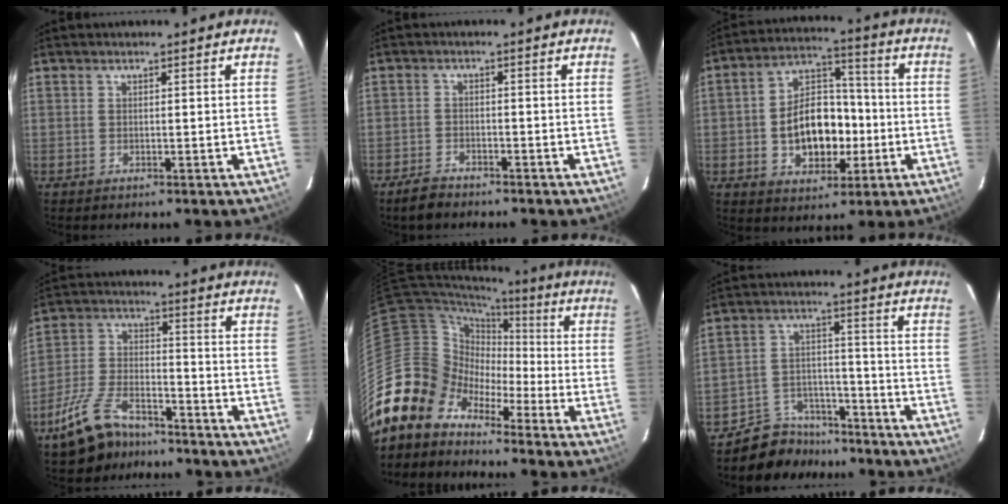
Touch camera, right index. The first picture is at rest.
{"total": 4.1, "force": [-3.5, 1.7, 1.3], "torque": [-0.044, 0.002, -0.064]}
{"total": 13.6, "force": [-2.6, 9.3, 9.5], "torque": [-0.184, 0.029, -0.026]}
{"total": 13.3, "force": [-9.8, 6.2, 6.5], "torque": [-0.152, 0.001, -0.171]}
{"total": 13.6, "force": [-9.5, 9.3, 2.6], "torque": [-0.073, 0.029, -0.192]}
{"total": 9.8, "force": [-8.3, 5.1, 0.9], "torque": [-0.031, 0.040, -0.125]}